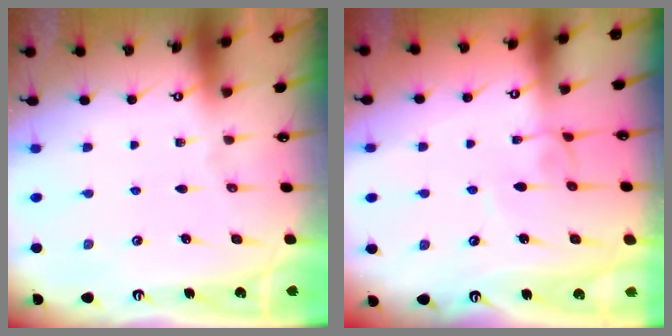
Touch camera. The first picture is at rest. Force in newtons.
{"total": 2.1, "press": 2.1, "slide": 0.1}